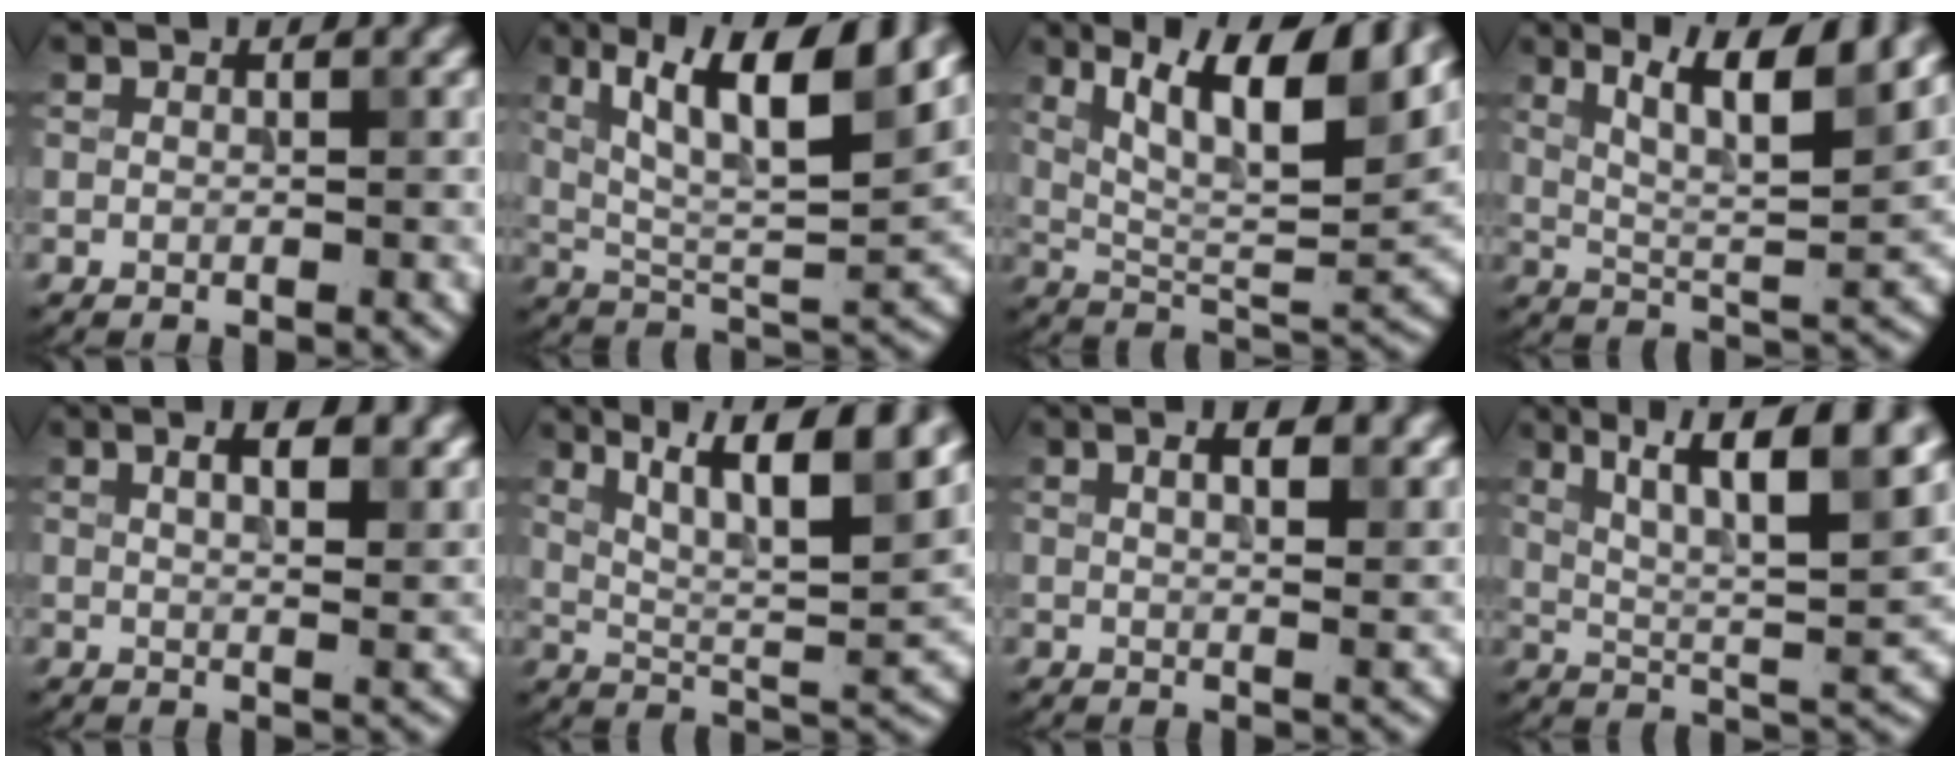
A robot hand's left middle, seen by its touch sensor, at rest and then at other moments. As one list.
[{"total": 10.8, "force": [4.9, 3.2, 9.0], "torque": [-0.157, 0.002, 0.088]}, {"total": 11.7, "force": [6.2, 3.4, 9.3], "torque": [-0.158, 0.007, 0.112]}, {"total": 8.5, "force": [4.3, 1.8, 7.1], "torque": [-0.120, 0.001, 0.079]}, {"total": 6.0, "force": [3.0, 2.3, 4.6], "torque": [-0.041, 0.019, 0.027]}, {"total": 12.5, "force": [6.9, 3.4, 9.8], "torque": [-0.138, 0.004, 0.097]}, {"total": 5.0, "force": [2.4, 1.9, 3.9], "torque": [-0.036, 0.013, 0.019]}, {"total": 11.7, "force": [5.8, 3.3, 9.6], "torque": [-0.146, 0.006, 0.090]}]